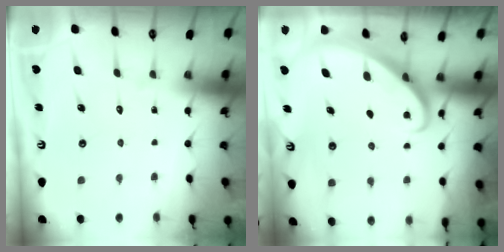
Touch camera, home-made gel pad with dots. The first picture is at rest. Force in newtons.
{"total": 2.7, "press": 2.6, "slide": 0.2}